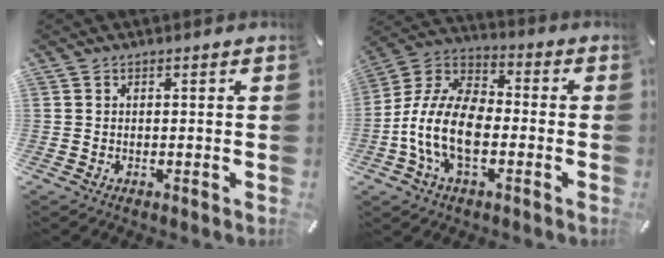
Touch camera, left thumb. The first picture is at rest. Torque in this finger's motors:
{"motor_torque": [0.09, 1.48, 1.69, 1.09, 0.26]}